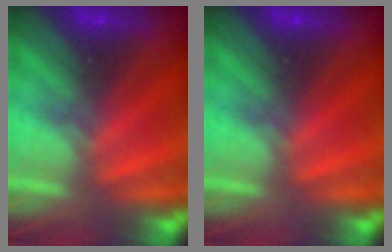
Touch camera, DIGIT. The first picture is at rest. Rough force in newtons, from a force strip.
{"total": 0.0}